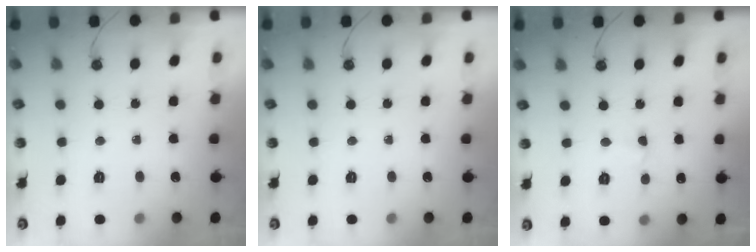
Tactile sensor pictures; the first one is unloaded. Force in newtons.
{"total": 0.0}
{"total": 2.4, "press": 2.4, "slide": 0.4}